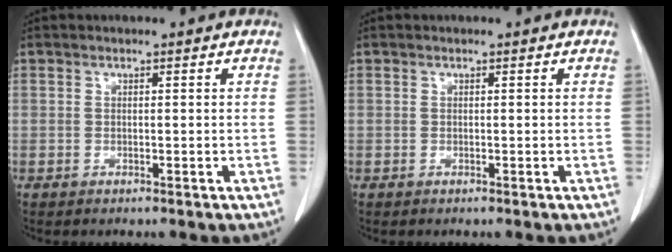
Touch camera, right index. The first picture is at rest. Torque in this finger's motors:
{"motor_torque": [-0.03, 0.03, 0.00, 0.00]}